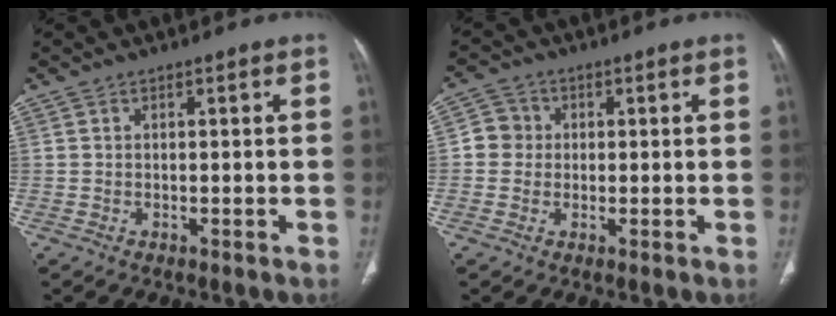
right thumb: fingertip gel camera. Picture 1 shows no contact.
{"total": 4.2, "force": [0.2, 4.1, 1.1], "torque": [0.002, 0.007, -0.004]}